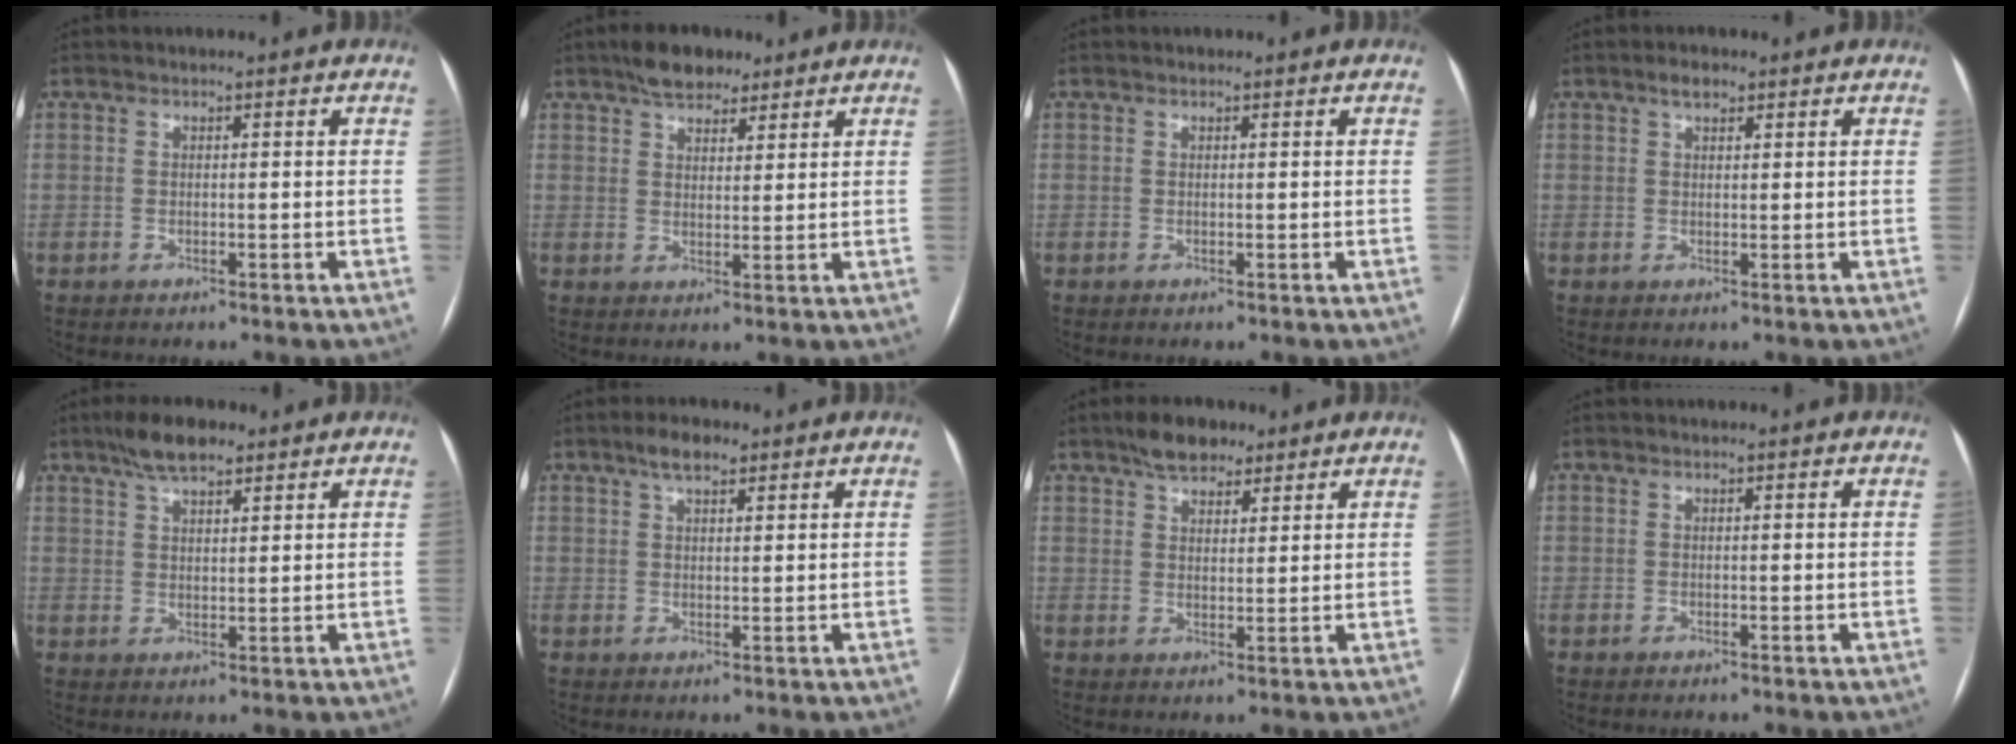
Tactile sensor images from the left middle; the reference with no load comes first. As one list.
[{"total": 5.9, "force": [4.5, 2.7, 2.7], "torque": [-0.049, 0.013, 0.077]}, {"total": 0.0}, {"total": 2.1, "force": [1.5, 0.9, 1.2], "torque": [-0.027, 0.006, 0.026]}, {"total": 6.0, "force": [4.5, 1.8, 3.6], "torque": [-0.072, 0.013, 0.080]}, {"total": 3.8, "force": [2.6, 1.3, 2.4], "torque": [-0.049, 0.009, 0.047]}, {"total": 5.6, "force": [4.2, 2.6, 2.6], "torque": [-0.047, 0.012, 0.073]}, {"total": 0.0}]